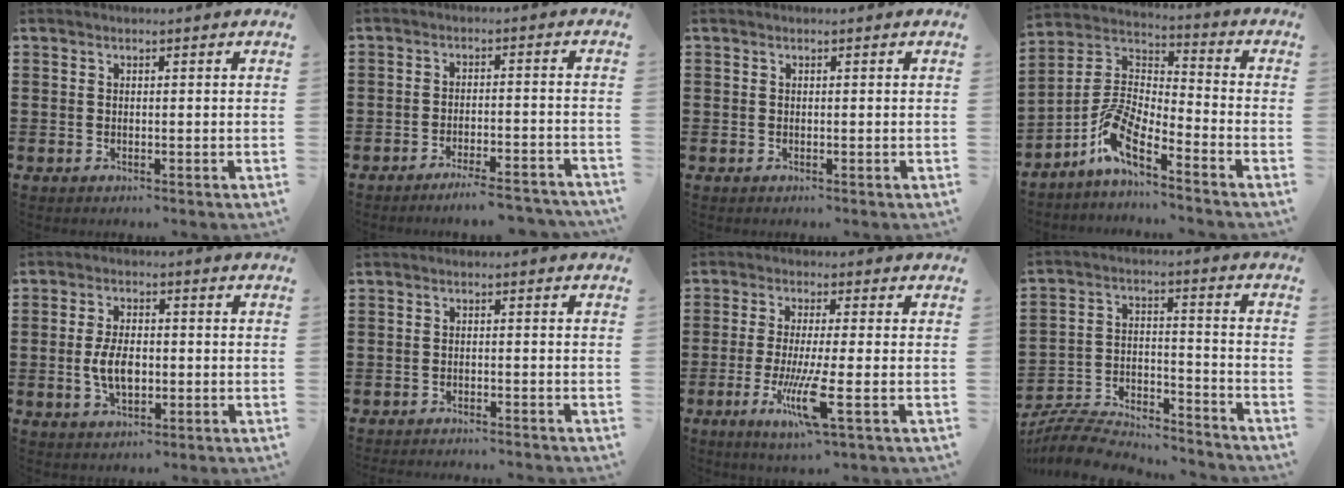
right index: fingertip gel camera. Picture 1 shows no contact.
{"total": 4.3, "force": [-3.9, -0.2, 1.7], "torque": [-0.027, -0.005, -0.075]}
{"total": 0.0}
{"total": 8.1, "force": [-6.1, 1.5, 5.1], "torque": [-0.134, -0.021, -0.129]}
{"total": 5.6, "force": [-0.7, 2.9, 4.8], "torque": [-0.109, -0.004, -0.017]}
{"total": 1.6, "force": [-1.6, -0.2, 0.0], "torque": [-0.001, 0.001, -0.033]}
{"total": 9.0, "force": [-2.9, 0.5, 8.5], "torque": [-0.178, -0.030, -0.055]}
{"total": 6.8, "force": [-6.5, 1.4, 1.4], "torque": [-0.036, 0.002, -0.132]}